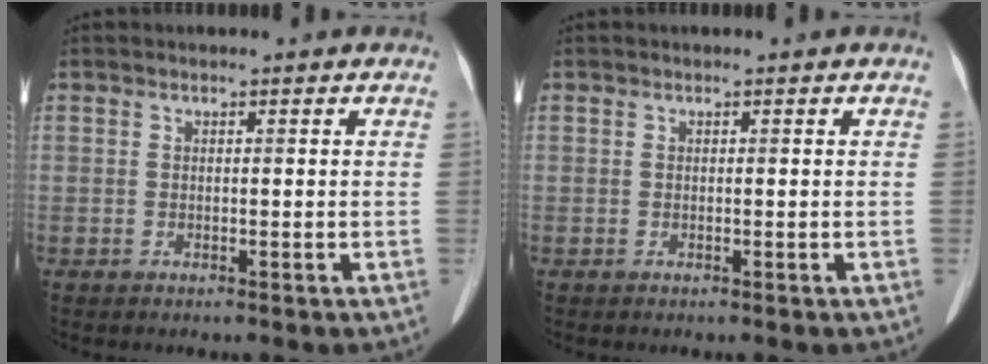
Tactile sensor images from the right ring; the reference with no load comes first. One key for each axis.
{"total": 0.0}